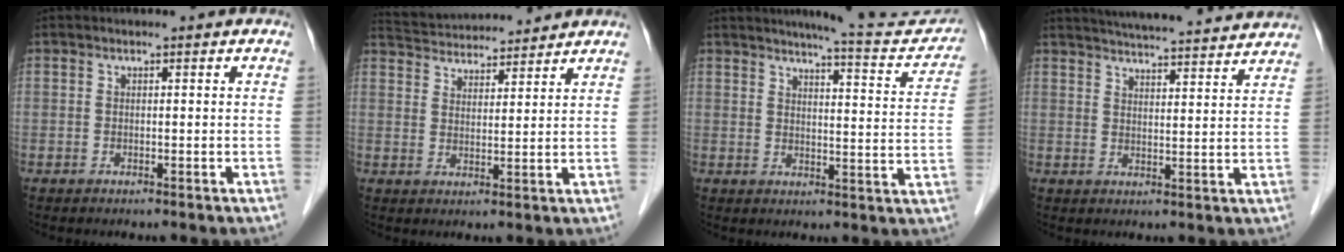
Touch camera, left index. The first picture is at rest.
{"total": 12.0, "force": [11.4, 1.9, 3.0], "torque": [-0.057, 0.031, 0.179]}
{"total": 11.6, "force": [11.1, 0.6, 3.2], "torque": [-0.033, -0.033, 0.123]}
{"total": 19.5, "force": [18.2, 1.6, 6.7], "torque": [-0.102, 0.010, 0.238]}